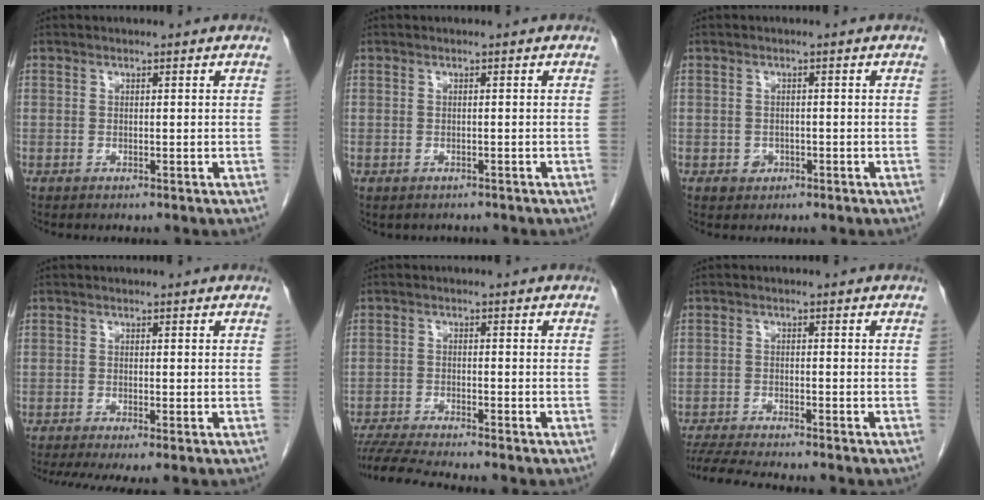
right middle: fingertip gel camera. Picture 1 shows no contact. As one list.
[{"total": 1.1, "force": [-0.9, 0.6, 0.1], "torque": [-0.008, -0.001, -0.011]}, {"total": 1.6, "force": [-0.6, 1.4, 0.5], "torque": [-0.006, 0.005, -0.005]}, {"total": 5.4, "force": [-3.9, 0.7, 3.7], "torque": [-0.056, -0.017, -0.066]}, {"total": 7.2, "force": [-6.6, -0.9, 2.8], "torque": [-0.046, -0.020, -0.115]}, {"total": 8.2, "force": [-7.5, 0.0, 3.5], "torque": [-0.056, -0.017, -0.122]}]